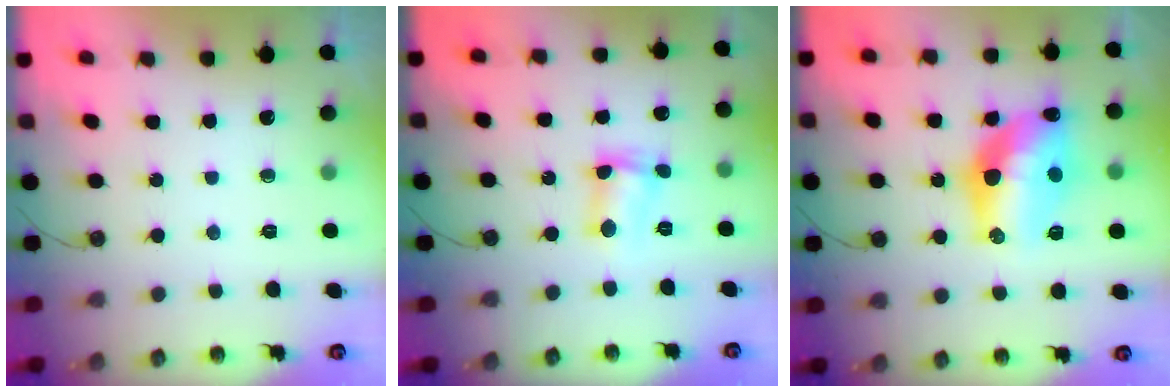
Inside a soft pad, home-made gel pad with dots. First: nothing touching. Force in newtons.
{"total": 4.4, "press": 4.3, "slide": 1.0}
{"total": 15.5, "press": 15.4, "slide": 1.4}